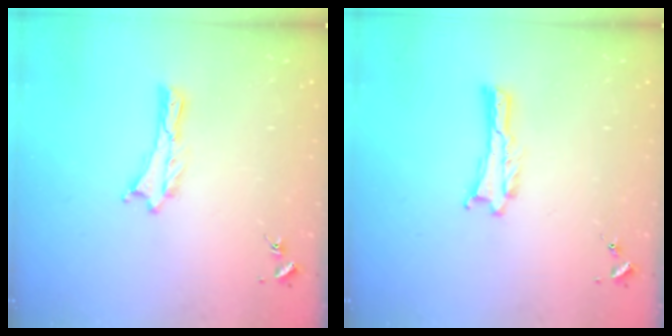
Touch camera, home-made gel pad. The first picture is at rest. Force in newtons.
{"total": 0.0}